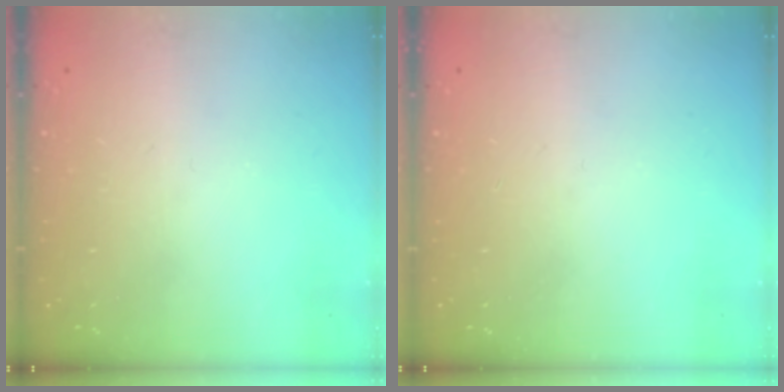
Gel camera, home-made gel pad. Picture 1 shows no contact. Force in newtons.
{"total": 0.0}